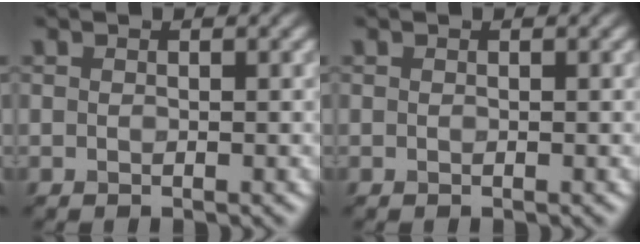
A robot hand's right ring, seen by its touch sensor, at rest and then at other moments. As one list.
[{"total": 0.0}]